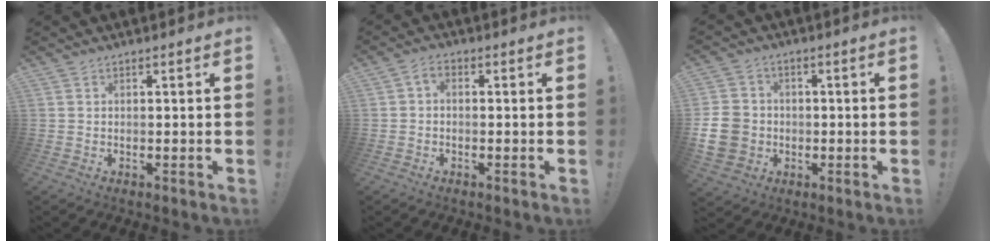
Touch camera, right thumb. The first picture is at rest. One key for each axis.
{"total": 2.1, "fx": -0.8, "fy": 1.1, "fz": 1.6, "tx": -0.025, "ty": 0.006, "tz": -0.015}
{"total": 11.6, "fx": -2.1, "fy": 10.1, "fz": 5.3, "tx": -0.109, "ty": 0.022, "tz": -0.032}